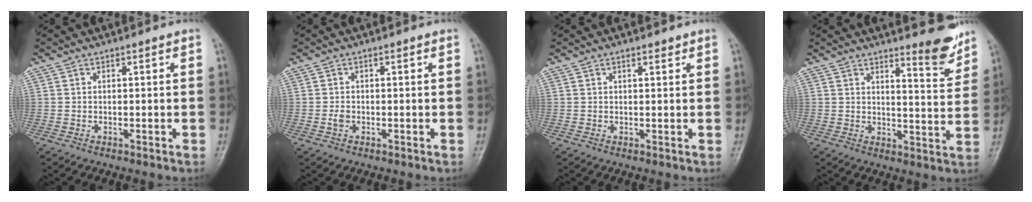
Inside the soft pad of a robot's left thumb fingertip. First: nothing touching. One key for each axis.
{"total": 1.4, "fx": -0.4, "fy": 1.0, "fz": 0.9, "tx": -0.014, "ty": 0.001, "tz": -0.009}
{"total": 1.2, "fx": 0.9, "fy": 0.4, "fz": 0.7, "tx": -0.009, "ty": -0.004, "tz": 0.012}
{"total": 6.8, "fx": 6.0, "fy": 1.2, "fz": 3.1, "tx": -0.025, "ty": -0.062, "tz": 0.081}